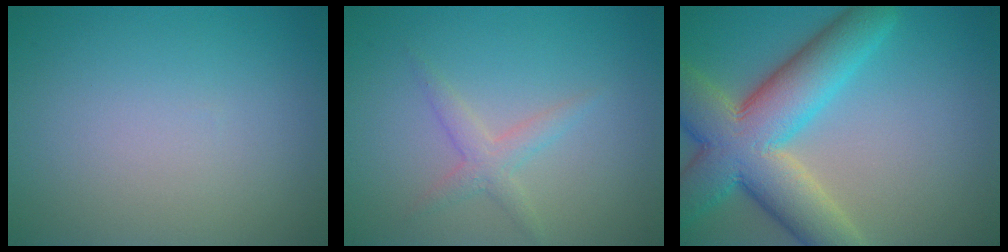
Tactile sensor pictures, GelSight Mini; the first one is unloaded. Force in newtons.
{"total": 1.9, "press": 1.9, "slide": 0.0}
{"total": 10.8, "press": 10.8, "slide": 0.7}